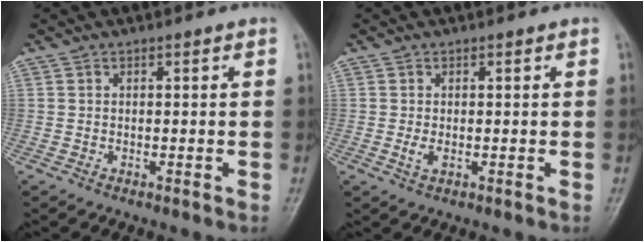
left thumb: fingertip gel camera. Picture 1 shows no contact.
{"total": 1.7, "force": [0.0, 1.0, 1.4], "torque": [-0.028, -0.005, 0.002]}